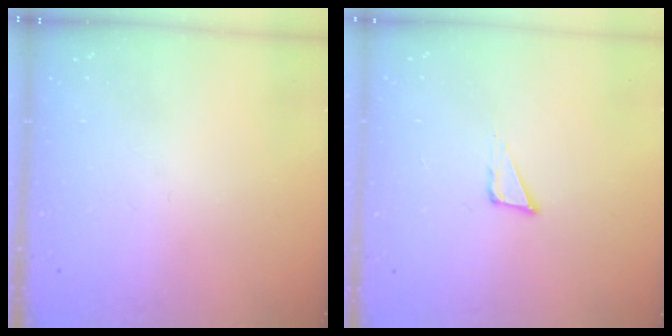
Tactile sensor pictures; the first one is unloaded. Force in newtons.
{"total": 4.0, "press": 3.9, "slide": 0.8}